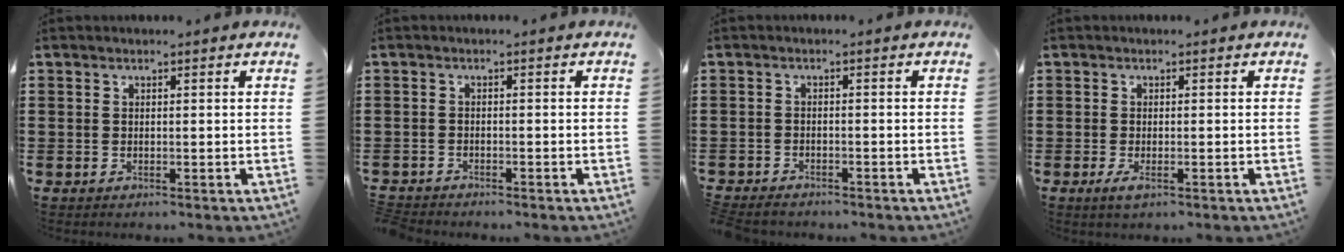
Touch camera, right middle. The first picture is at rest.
{"total": 1.4, "force": [-1.4, 0.1, 0.0], "torque": [-0.004, 0.000, -0.029]}
{"total": 1.5, "force": [-1.4, 0.2, 0.1], "torque": [-0.006, 0.001, -0.031]}
{"total": 1.3, "force": [0.0, 0.3, 1.2], "torque": [-0.027, -0.008, 0.000]}